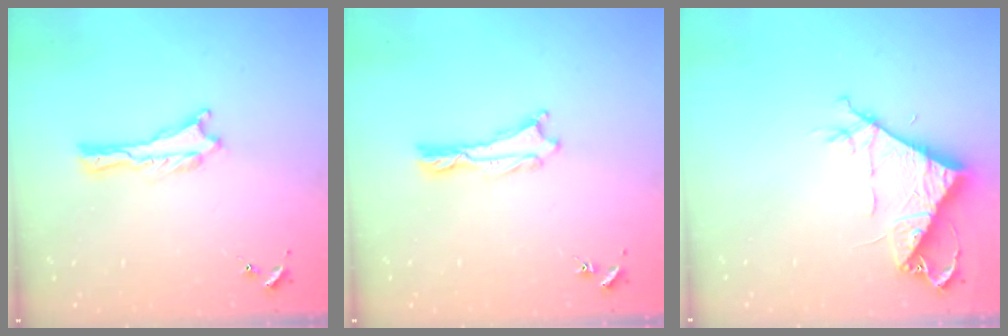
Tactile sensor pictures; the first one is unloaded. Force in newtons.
{"total": 0.0}
{"total": 8.8, "press": 8.7, "slide": 0.9}